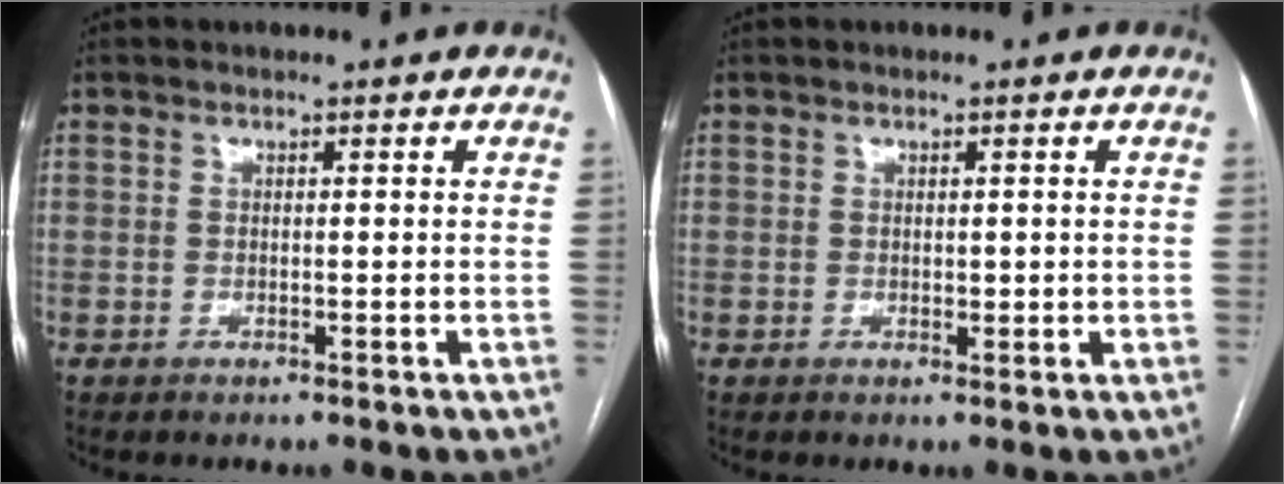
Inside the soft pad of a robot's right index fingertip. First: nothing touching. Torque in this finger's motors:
{"motor_torque": [-0.47, 0.58, -0.04, 0.00]}